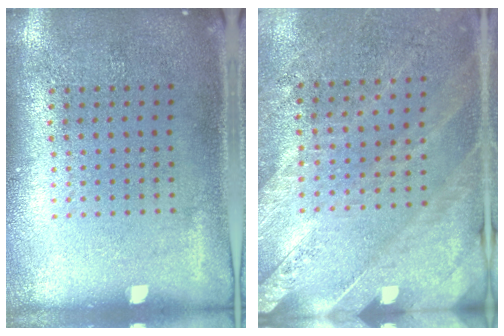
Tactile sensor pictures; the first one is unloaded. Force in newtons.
{"total": 2.5, "press": 2.3, "slide": 0.8}